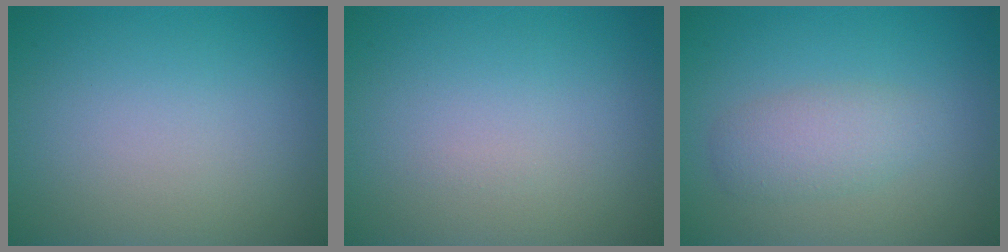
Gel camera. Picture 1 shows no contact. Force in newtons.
{"total": 0.0}
{"total": 2.5, "press": 2.5, "slide": 0.0}